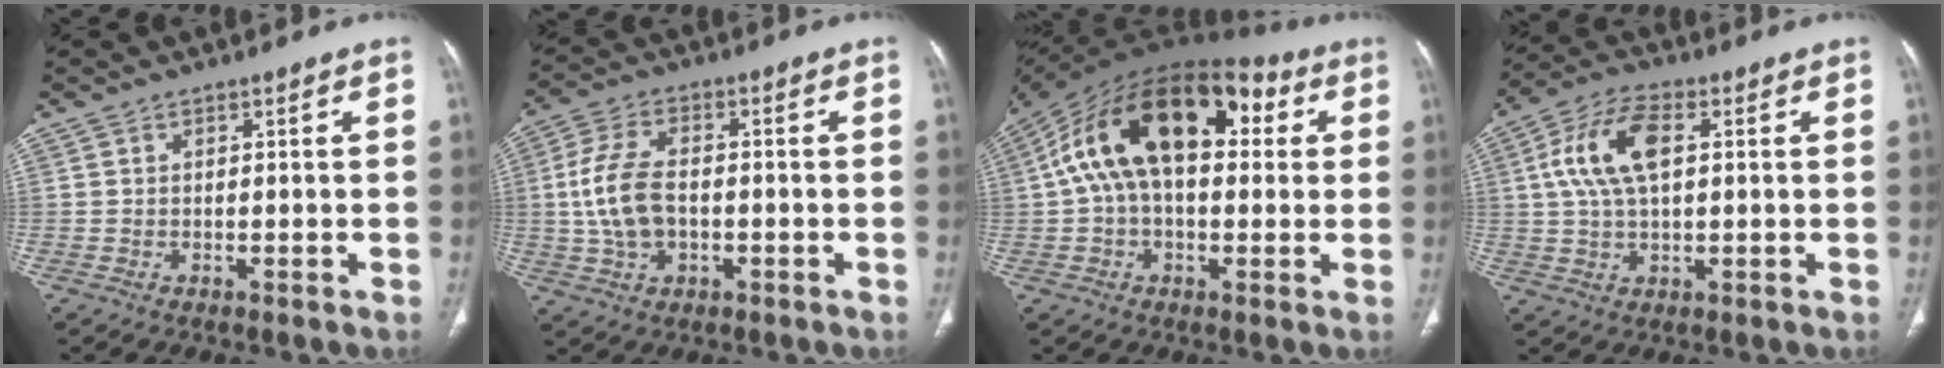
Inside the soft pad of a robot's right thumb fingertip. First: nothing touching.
{"total": 10.2, "force": [-0.6, 6.0, 8.2], "torque": [-0.171, 0.014, -0.011]}
{"total": 22.4, "force": [4.8, 12.6, 17.9], "torque": [-0.299, 0.053, 0.066]}
{"total": 11.4, "force": [2.3, 5.8, 9.6], "torque": [-0.194, 0.016, 0.041]}